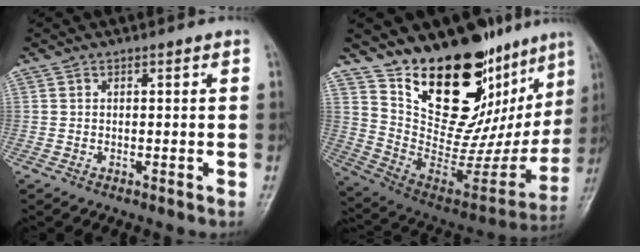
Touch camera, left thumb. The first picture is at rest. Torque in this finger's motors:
{"motor_torque": [3.73, 1.28, 1.17, -1.59, 0.33]}